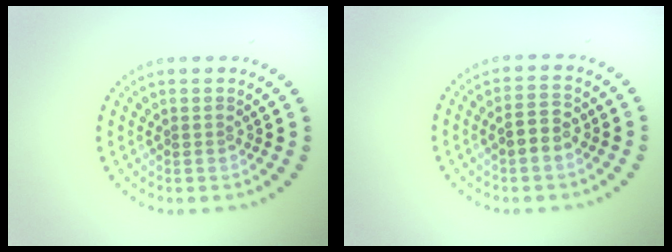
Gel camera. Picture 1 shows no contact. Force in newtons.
{"total": 2.3, "press": 2.2, "slide": 0.3}